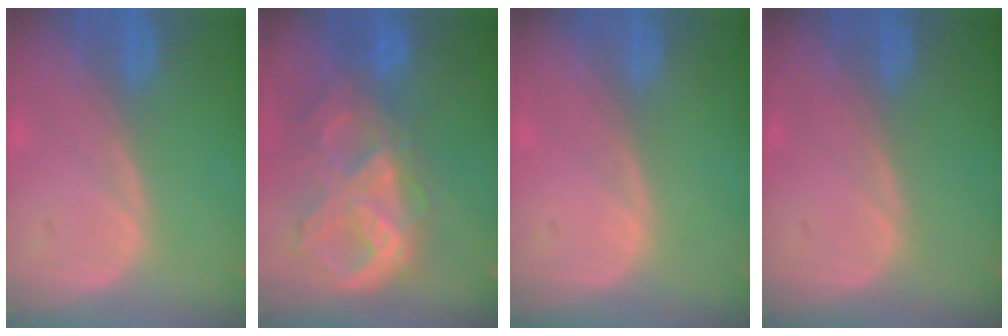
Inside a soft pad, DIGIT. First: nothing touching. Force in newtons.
{"total": 10.5, "press": 8.9, "slide": 5.7}
{"total": 0.0}
{"total": 0.0}